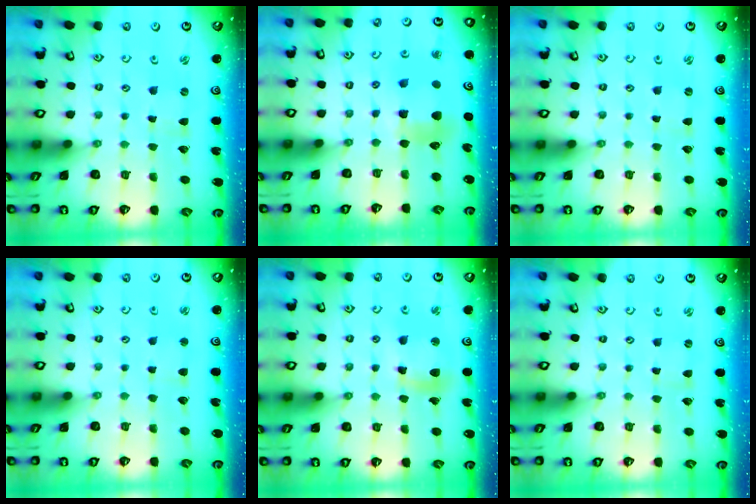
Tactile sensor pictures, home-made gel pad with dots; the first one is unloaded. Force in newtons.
{"total": 7.5, "press": 7.5, "slide": 1.0}
{"total": 1.1, "press": 1.0, "slide": 0.4}
{"total": 2.3, "press": 2.3, "slide": 0.4}
{"total": 11.1, "press": 11.0, "slide": 1.2}
{"total": 1.0, "press": 1.0, "slide": 0.1}